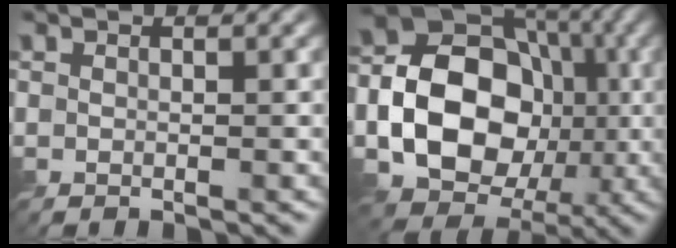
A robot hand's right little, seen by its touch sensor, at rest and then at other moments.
{"total": 15.6, "force": [-2.7, 12.2, 9.3], "torque": [-0.155, -0.009, -0.053]}